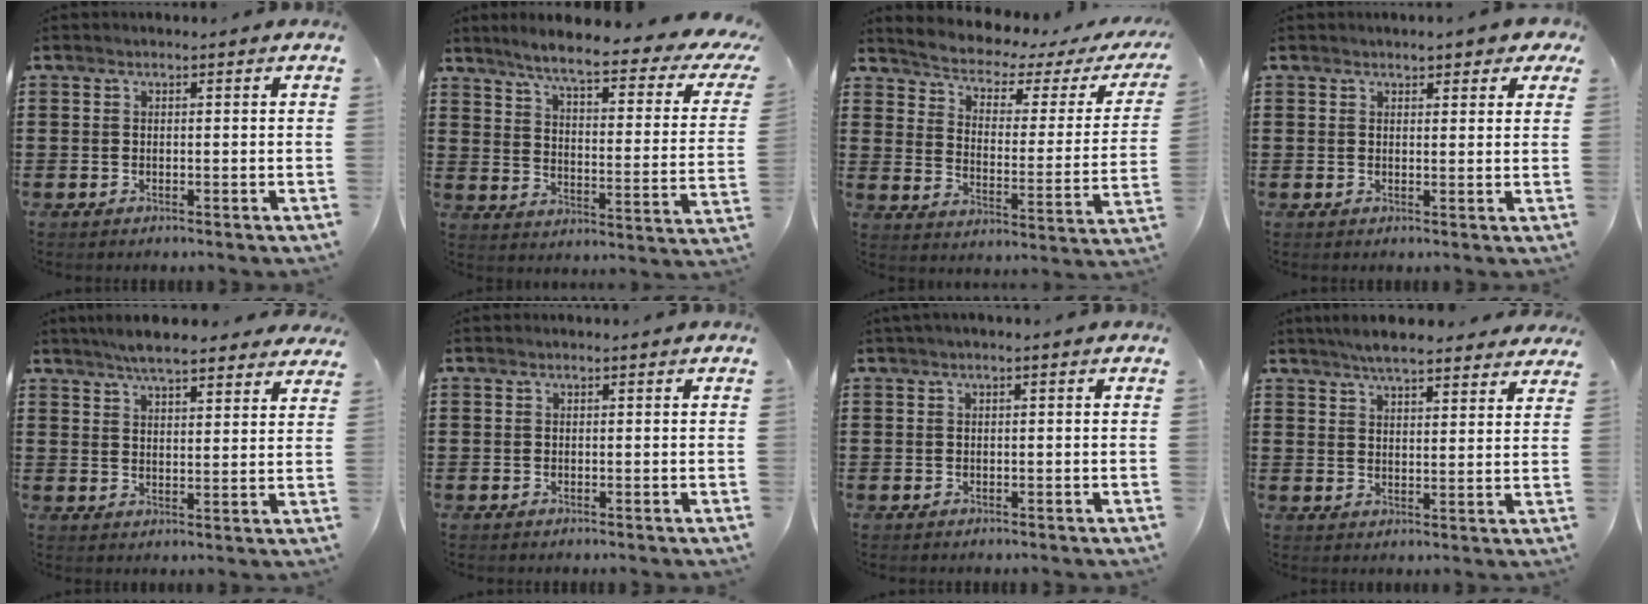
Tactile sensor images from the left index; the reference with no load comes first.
{"total": 6.5, "force": [4.9, -0.2, 4.3], "torque": [-0.095, -0.041, 0.073]}
{"total": 2.8, "force": [2.5, 0.5, 1.3], "torque": [-0.044, -0.030, 0.031]}
{"total": 2.2, "force": [1.9, 0.7, 1.0], "torque": [-0.017, 0.004, 0.034]}
{"total": 6.0, "force": [5.4, 1.0, 2.2], "torque": [-0.058, -0.011, 0.101]}
{"total": 0.0}
{"total": 0.7, "force": [-0.1, 0.1, 0.7], "torque": [-0.010, -0.003, -0.001]}
{"total": 5.7, "force": [5.3, 0.8, 2.0], "torque": [-0.053, -0.010, 0.098]}